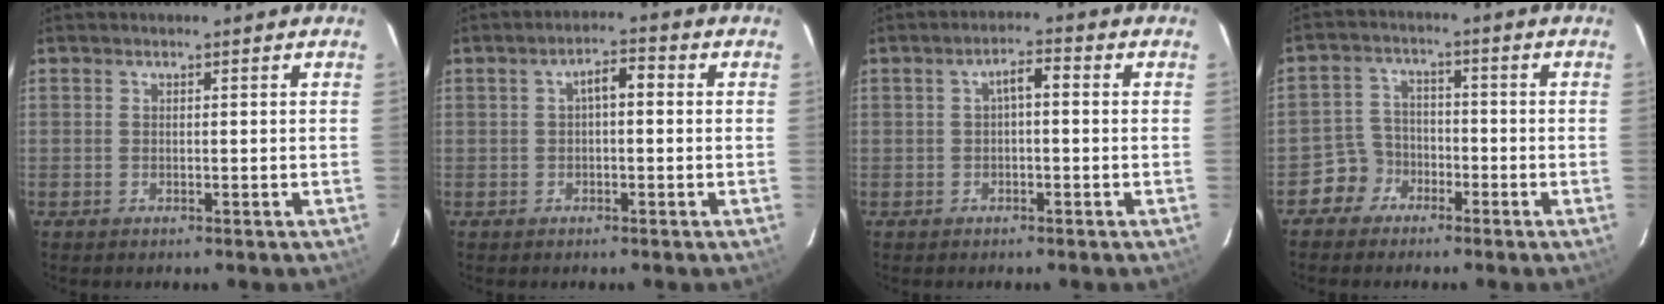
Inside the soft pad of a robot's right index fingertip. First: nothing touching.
{"total": 3.4, "force": [0.1, 1.6, 3.0], "torque": [-0.053, 0.016, 0.002]}
{"total": 2.9, "force": [-0.1, 1.1, 2.7], "torque": [-0.050, 0.013, -0.001]}
{"total": 5.1, "force": [-3.2, 4.0, -0.2], "torque": [-0.002, 0.024, -0.061]}